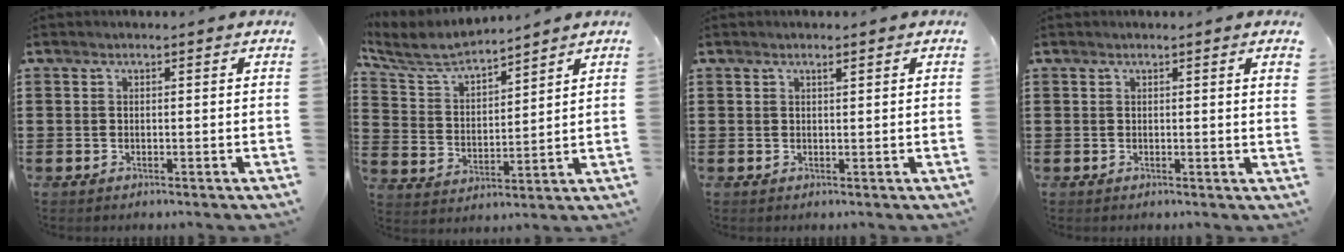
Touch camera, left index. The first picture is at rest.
{"total": 5.8, "force": [5.4, 1.0, 2.0], "torque": [-0.067, -0.029, 0.090]}
{"total": 0.8, "force": [0.5, 0.1, 0.6], "torque": [-0.013, 0.000, 0.010]}
{"total": 1.4, "force": [0.6, -0.1, 1.2], "torque": [-0.025, -0.001, 0.011]}